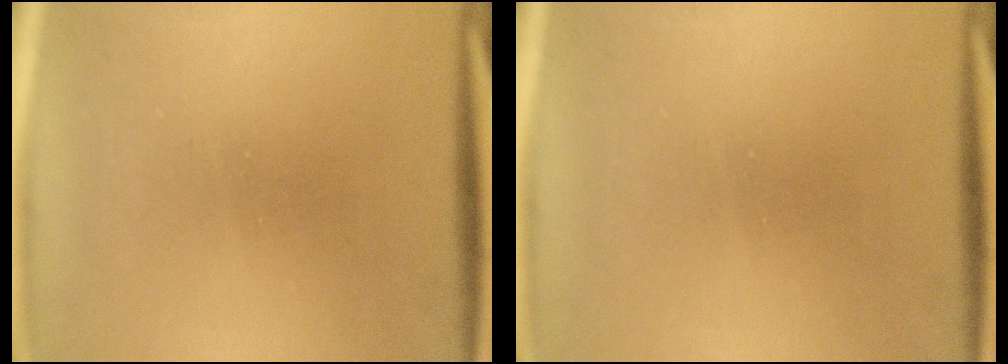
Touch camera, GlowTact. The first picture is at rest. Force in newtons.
{"total": 0.0}